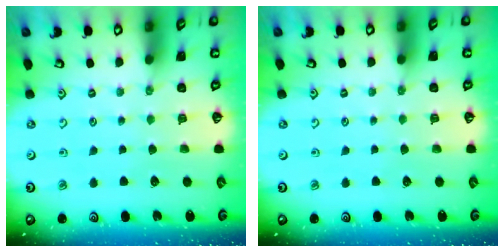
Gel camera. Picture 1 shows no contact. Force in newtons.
{"total": 0.0}